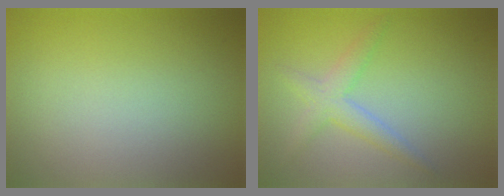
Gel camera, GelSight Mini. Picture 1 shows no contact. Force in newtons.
{"total": 2.5, "press": 2.5, "slide": 0.2}